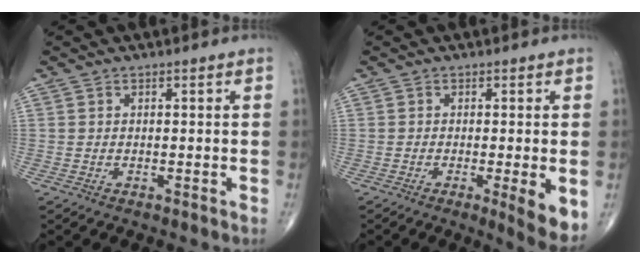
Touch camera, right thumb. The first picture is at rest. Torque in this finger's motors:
{"motor_torque": [0.90, 1.17, 0.74, -0.15, 0.22]}